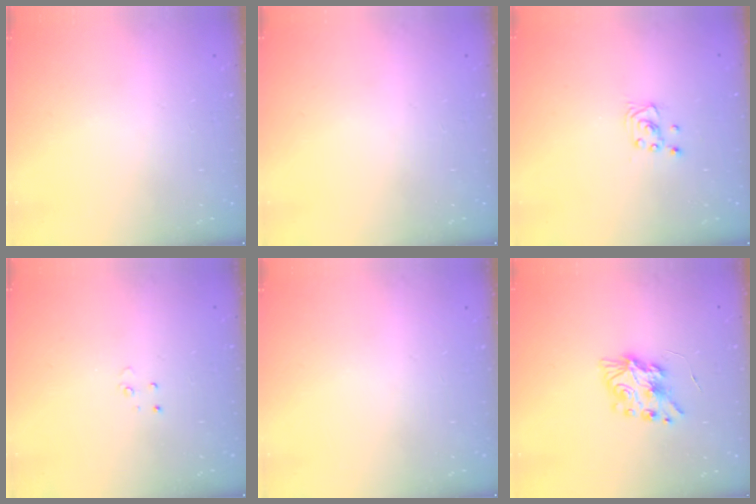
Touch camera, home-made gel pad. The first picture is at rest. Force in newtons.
{"total": 0.0}
{"total": 2.2, "press": 2.2, "slide": 0.2}
{"total": 3.0, "press": 2.9, "slide": 0.3}
{"total": 0.0}
{"total": 8.8, "press": 8.8, "slide": 0.3}